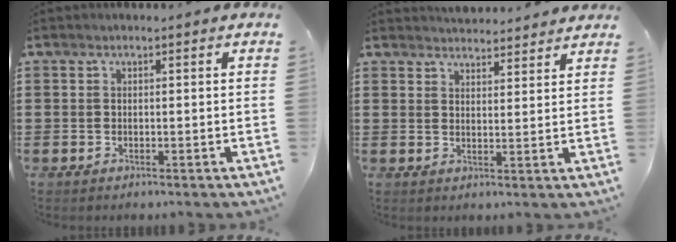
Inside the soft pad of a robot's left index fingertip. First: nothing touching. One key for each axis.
{"total": 3.3, "fx": 3.3, "fy": 0.1, "fz": 0.0, "tx": -0.001, "ty": -0.015, "tz": 0.058}